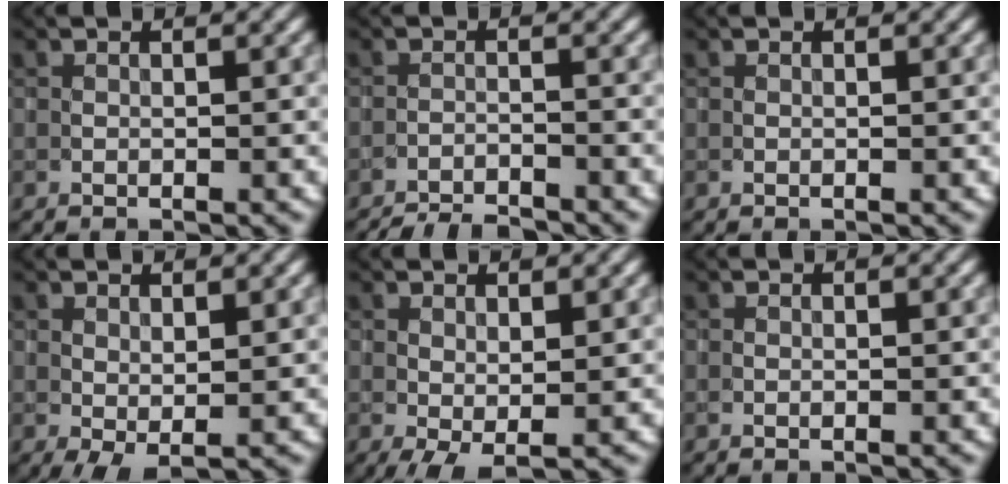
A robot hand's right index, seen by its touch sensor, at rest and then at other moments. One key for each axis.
{"total": 5.6, "fx": -5.4, "fy": 0.8, "fz": 0.8, "tx": -0.011, "ty": -0.006, "tz": -0.079}
{"total": 0.0}
{"total": 1.2, "fx": 0.2, "fy": 0.4, "fz": 1.1, "tx": -0.024, "ty": -0.002, "tz": 0.008}
{"total": 1.4, "fx": 0.0, "fy": 0.4, "fz": 1.3, "tx": -0.031, "ty": -0.003, "tz": 0.001}
{"total": 0.0}